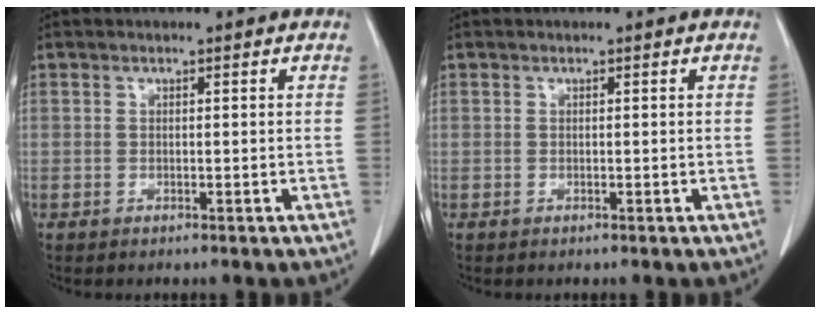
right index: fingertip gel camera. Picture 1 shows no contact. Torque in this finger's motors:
{"motor_torque": [0.00, 0.00, 0.01, 0.00]}